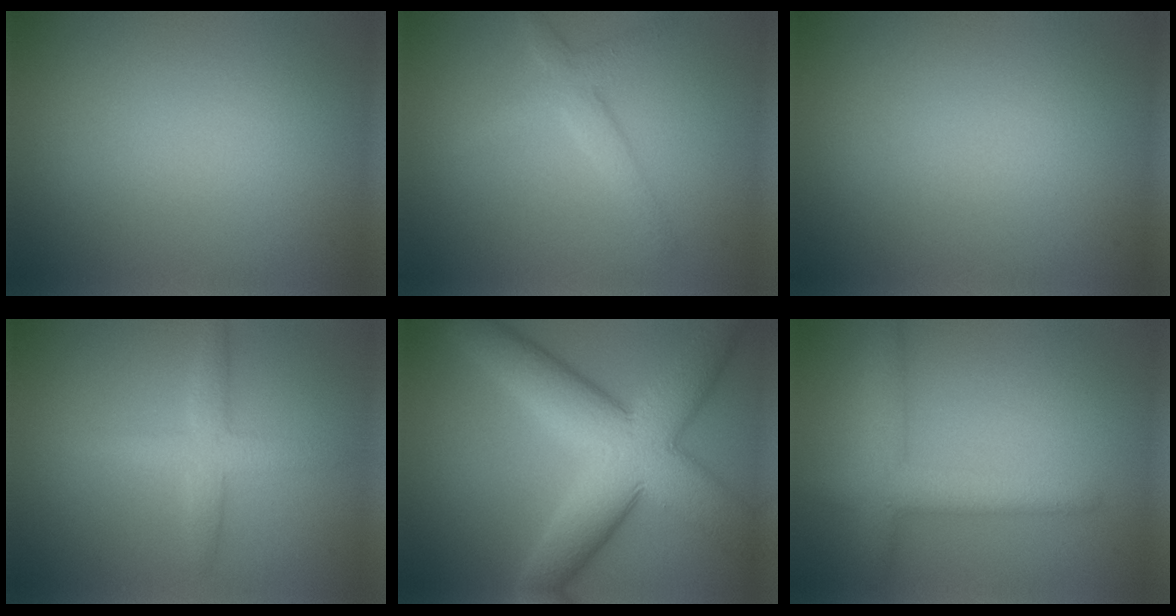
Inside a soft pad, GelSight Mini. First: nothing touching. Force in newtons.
{"total": 2.5, "press": 2.5, "slide": 0.2}
{"total": 0.0}
{"total": 3.0, "press": 3.0, "slide": 0.1}
{"total": 10.4, "press": 10.4, "slide": 0.6}
{"total": 3.9, "press": 3.9, "slide": 0.2}